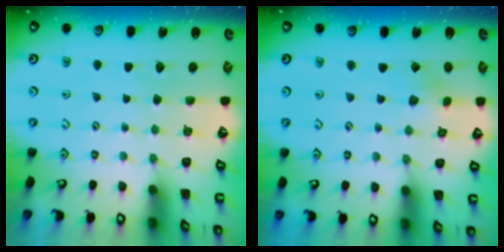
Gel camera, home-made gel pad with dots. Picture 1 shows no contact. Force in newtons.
{"total": 1.3, "press": 1.3, "slide": 0.2}